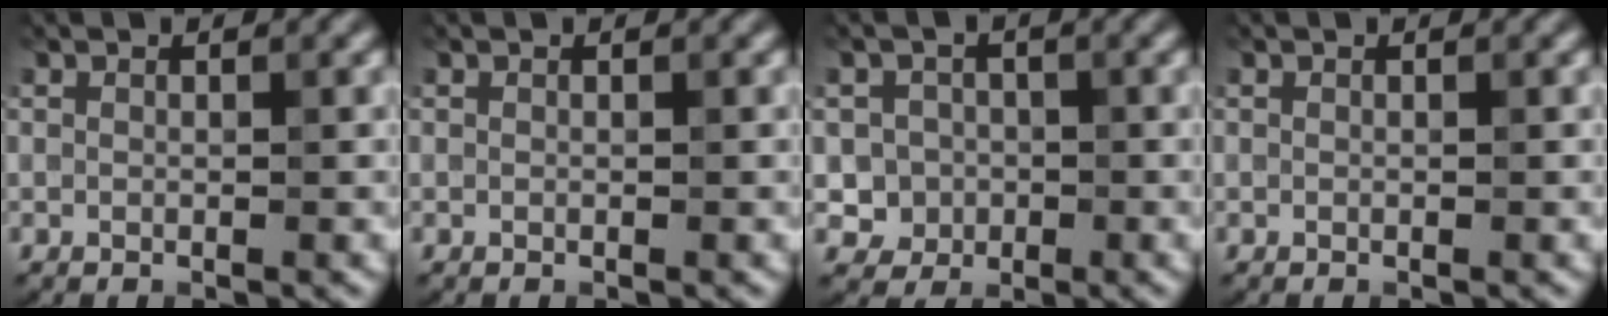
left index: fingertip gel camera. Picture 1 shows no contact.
{"total": 0.0}
{"total": 3.1, "force": [-0.6, 3.0, 0.4], "torque": [0.014, 0.002, -0.022]}
{"total": 0.0}